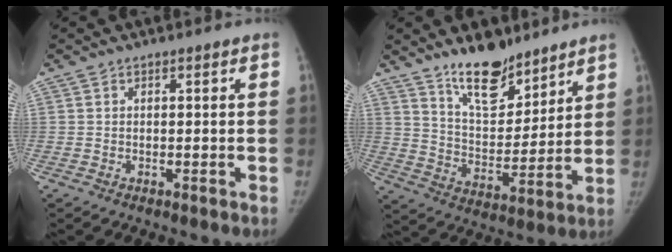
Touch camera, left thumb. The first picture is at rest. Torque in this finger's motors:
{"motor_torque": [0.82, -0.24, 1.29, -1.30, 0.26]}